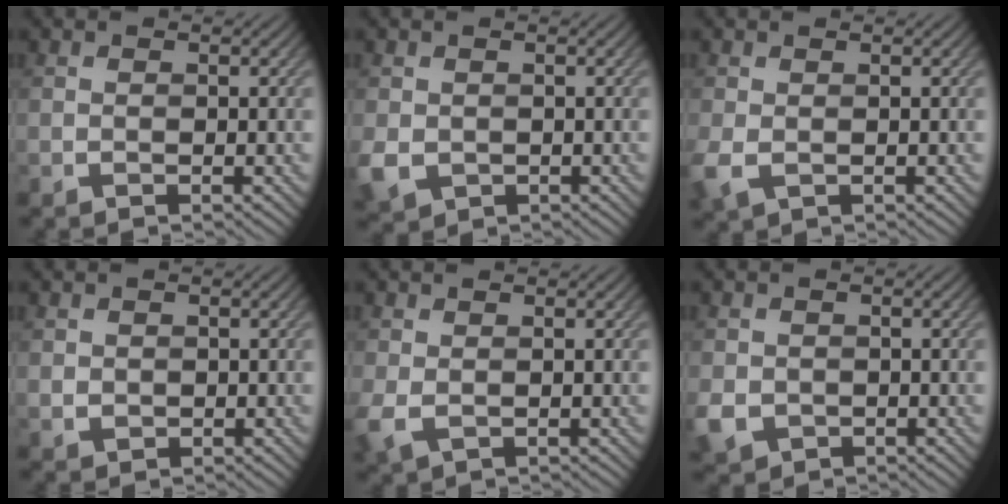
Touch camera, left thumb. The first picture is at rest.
{"total": 3.3, "force": [-0.5, 2.8, 1.7], "torque": [-0.052, -0.011, -0.010]}
{"total": 2.9, "force": [-0.5, 1.9, 2.2], "torque": [-0.064, -0.006, -0.012]}
{"total": 1.2, "force": [0.6, 1.0, 0.3], "torque": [-0.011, -0.003, 0.013]}
{"total": 2.9, "force": [-0.1, 1.9, 2.2], "torque": [-0.068, -0.006, -0.003]}
{"total": 3.3, "force": [-0.7, 2.9, 1.5], "torque": [-0.045, -0.013, -0.016]}